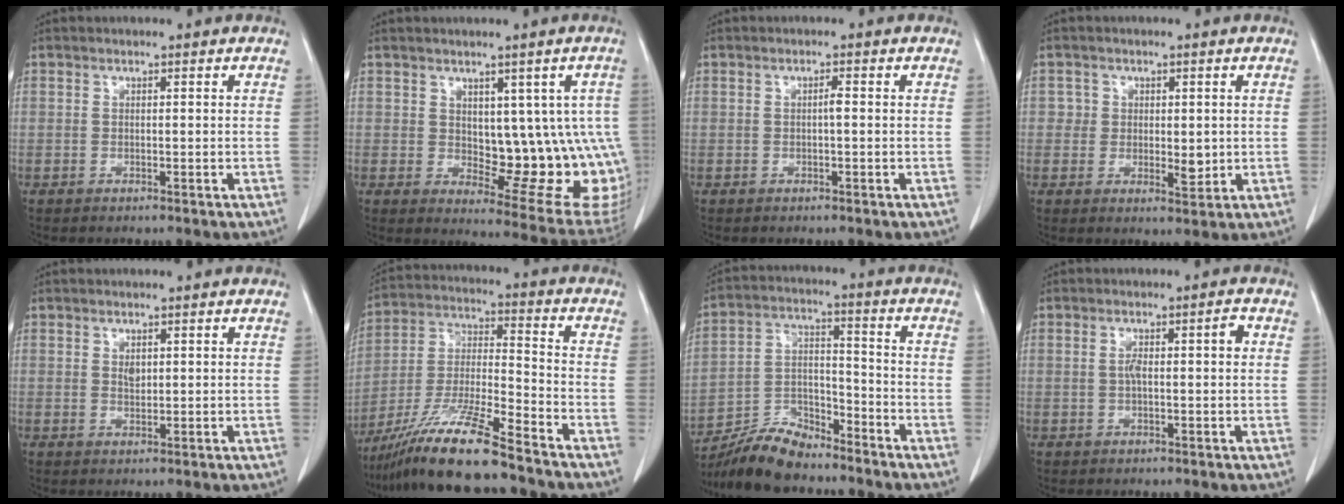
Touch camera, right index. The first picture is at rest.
{"total": 13.7, "force": [0.6, 6.7, 12.0], "torque": [-0.113, 0.004, 0.026]}
{"total": 0.9, "force": [-0.1, 0.1, 0.9], "torque": [-0.016, 0.001, -0.002]}
{"total": 3.5, "force": [0.3, 2.8, 2.2], "torque": [-0.017, -0.003, 0.006]}
{"total": 1.3, "force": [0.5, 0.7, 0.9], "torque": [-0.015, -0.004, 0.011]}
{"total": 14.9, "force": [-11.5, 0.0, 9.5], "torque": [-0.192, -0.023, -0.214]}
{"total": 10.4, "force": [-9.4, 2.5, 3.6], "torque": [-0.066, 0.005, -0.176]}
{"total": 3.7, "force": [0.4, 0.8, 3.6], "torque": [-0.065, 0.016, 0.007]}